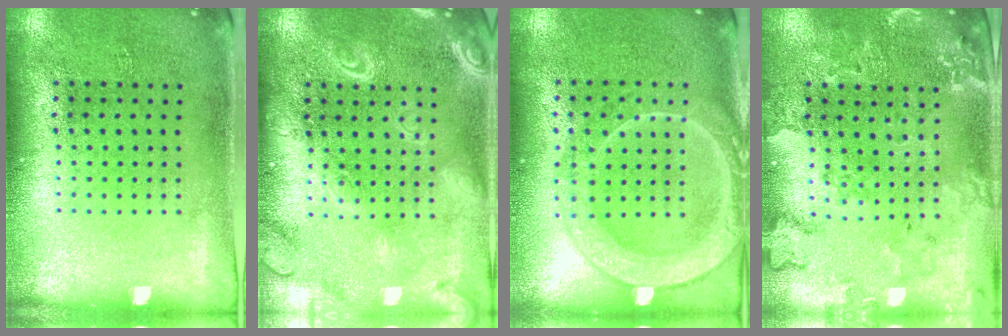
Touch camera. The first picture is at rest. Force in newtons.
{"total": 3.9, "press": 3.8, "slide": 0.6}
{"total": 2.0, "press": 1.9, "slide": 0.3}
{"total": 0.9, "press": 0.9, "slide": 0.2}